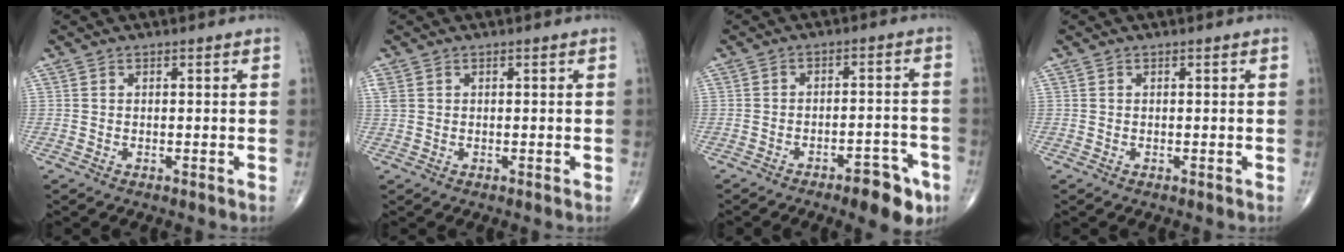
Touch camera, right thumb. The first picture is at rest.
{"total": 1.5, "force": [0.6, 1.1, 0.9], "torque": [-0.031, 0.009, 0.017]}
{"total": 8.7, "force": [-5.2, 3.1, 6.3], "torque": [-0.065, 0.034, -0.068]}
{"total": 0.0}